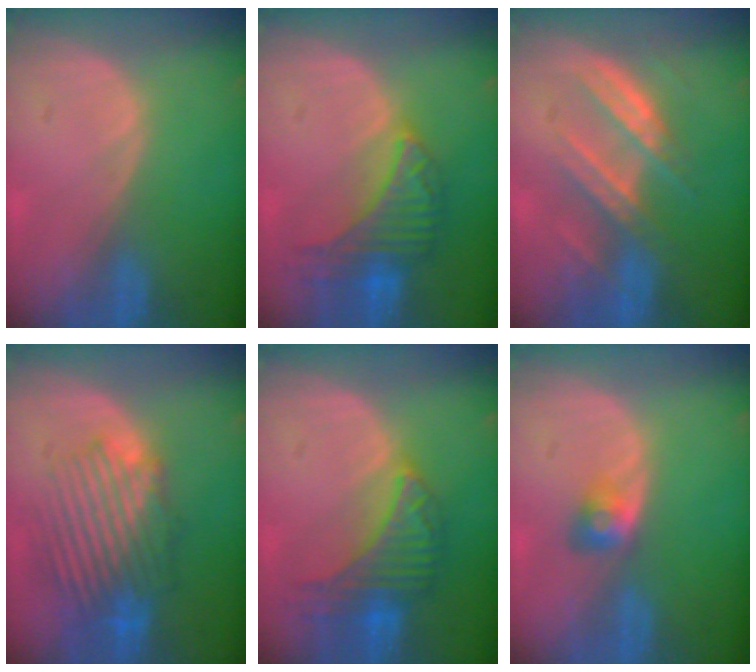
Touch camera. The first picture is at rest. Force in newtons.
{"total": 7.2, "press": 7.2, "slide": 0.1}
{"total": 7.2, "press": 7.0, "slide": 1.7}
{"total": 9.9, "press": 9.1, "slide": 3.9}
{"total": 7.2, "press": 7.2, "slide": 0.1}
{"total": 2.9, "press": 2.4, "slide": 1.5}